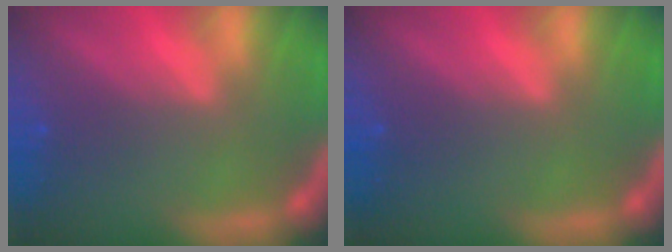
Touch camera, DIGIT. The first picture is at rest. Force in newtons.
{"total": 0.0}